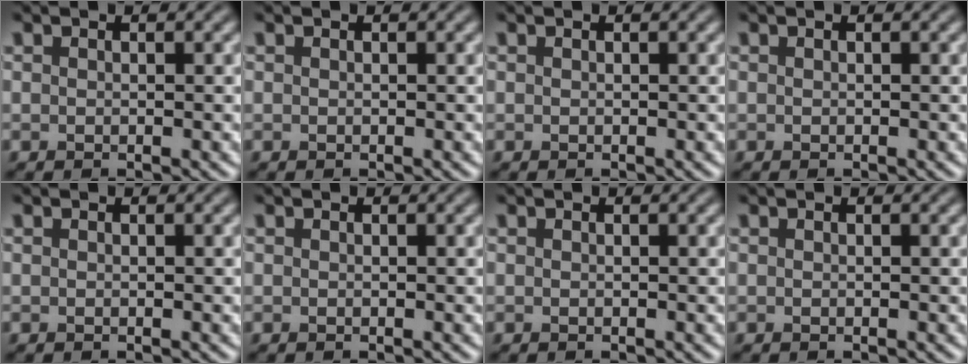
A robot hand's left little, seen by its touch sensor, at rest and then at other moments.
{"total": 0.0}
{"total": 0.0}
{"total": 0.0}
{"total": 0.0}
{"total": 0.0}
{"total": 0.0}
{"total": 0.0}